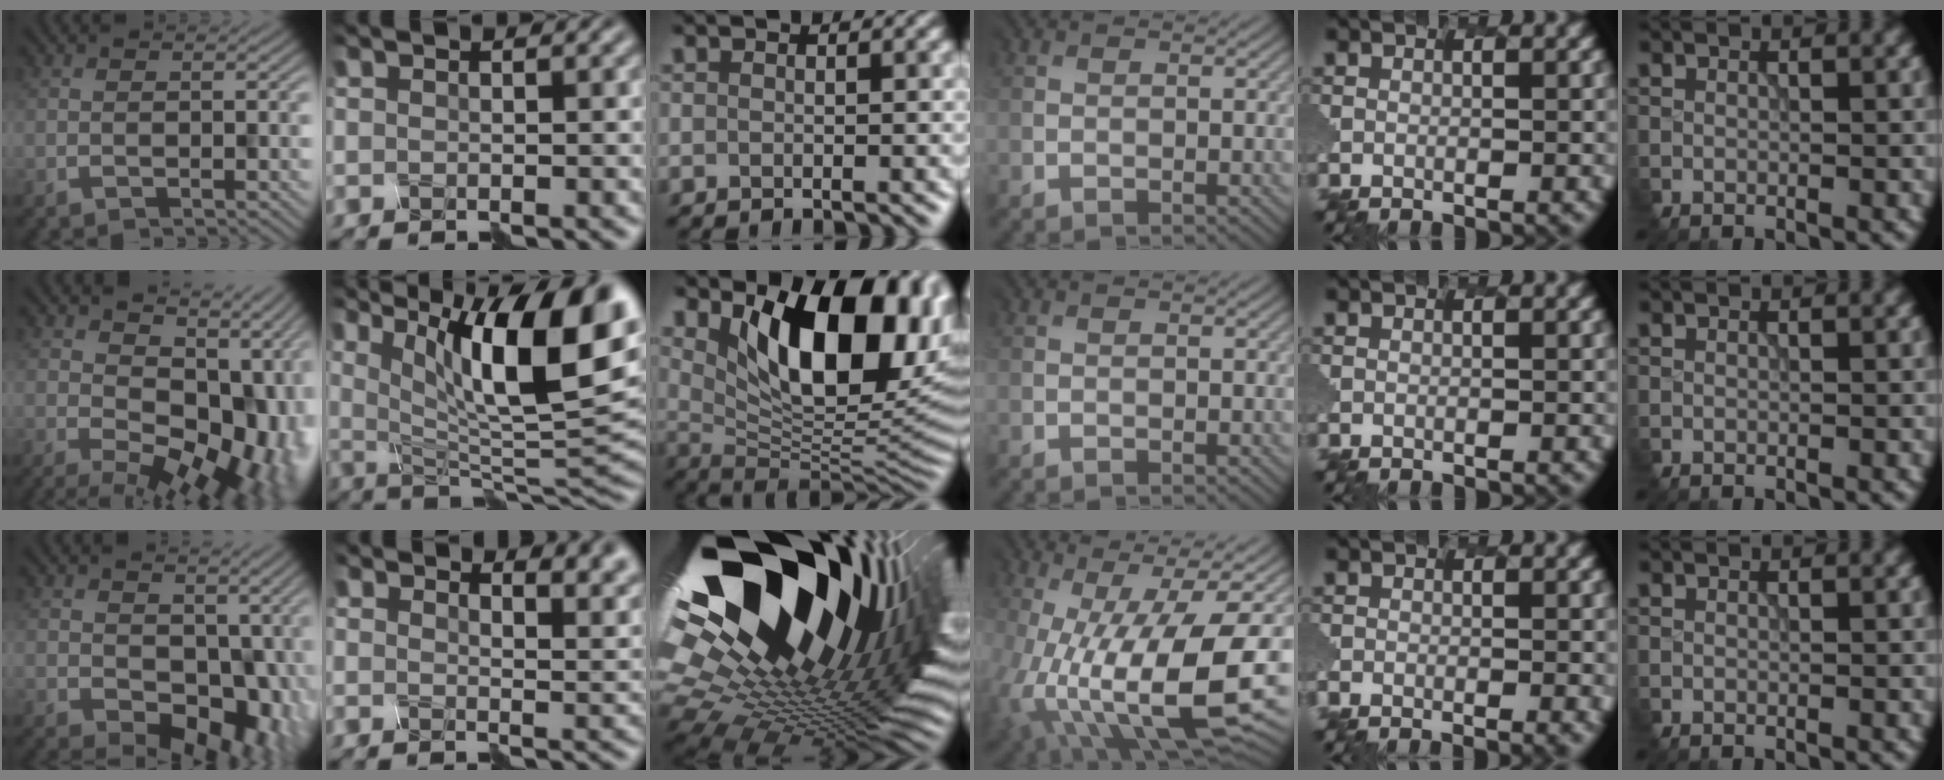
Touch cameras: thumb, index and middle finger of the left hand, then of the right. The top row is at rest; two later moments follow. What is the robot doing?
{"motion": "disassemble", "object": "spray bottle"}